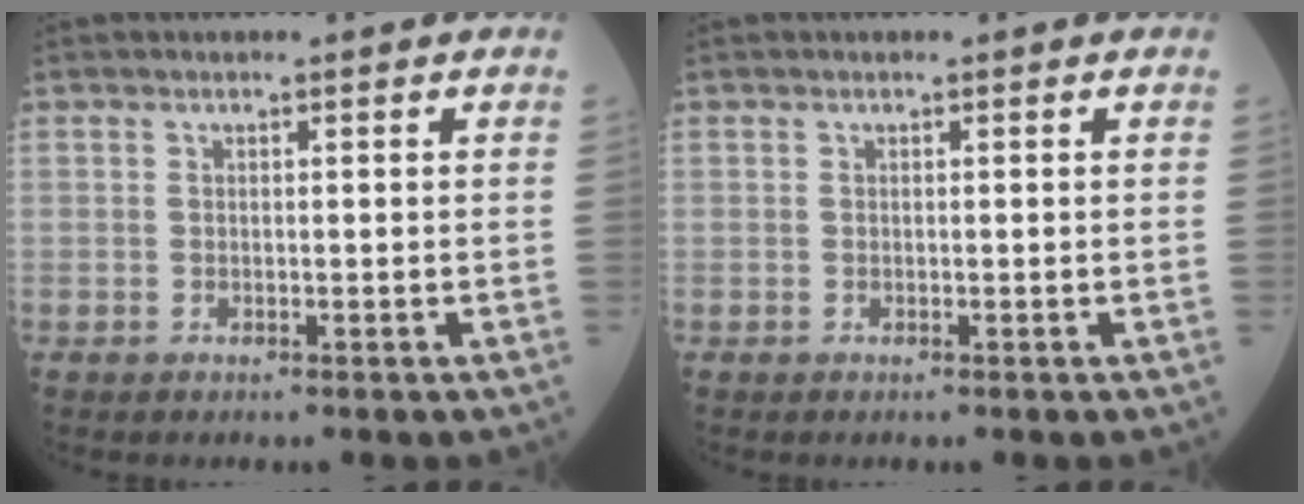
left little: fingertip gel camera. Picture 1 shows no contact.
{"total": 0.0}